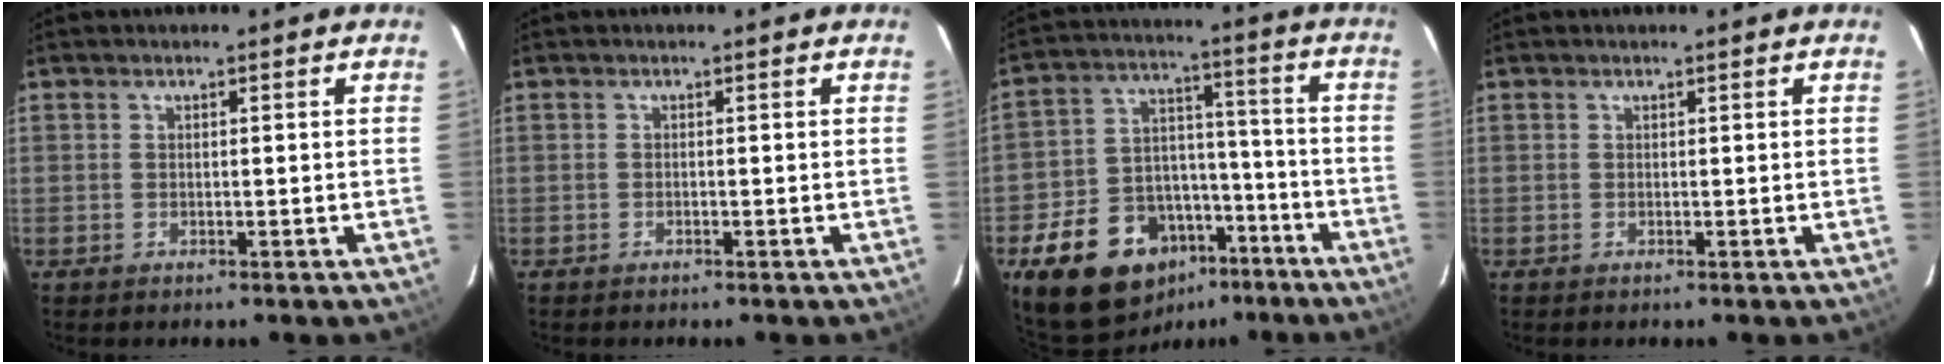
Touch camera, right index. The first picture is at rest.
{"total": 0.0}
{"total": 17.8, "force": [-10.6, 12.1, 7.5], "torque": [-0.167, 0.045, -0.148]}
{"total": 0.0}